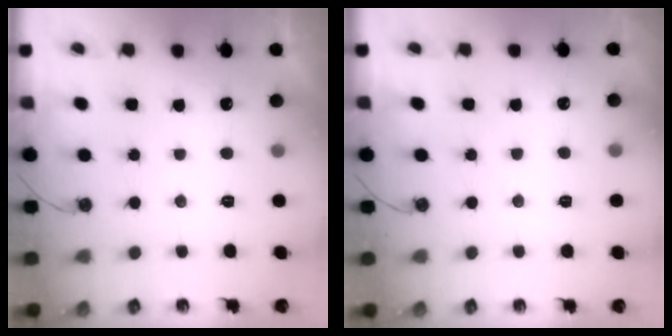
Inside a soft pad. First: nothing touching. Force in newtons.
{"total": 1.8, "press": 1.8, "slide": 0.4}